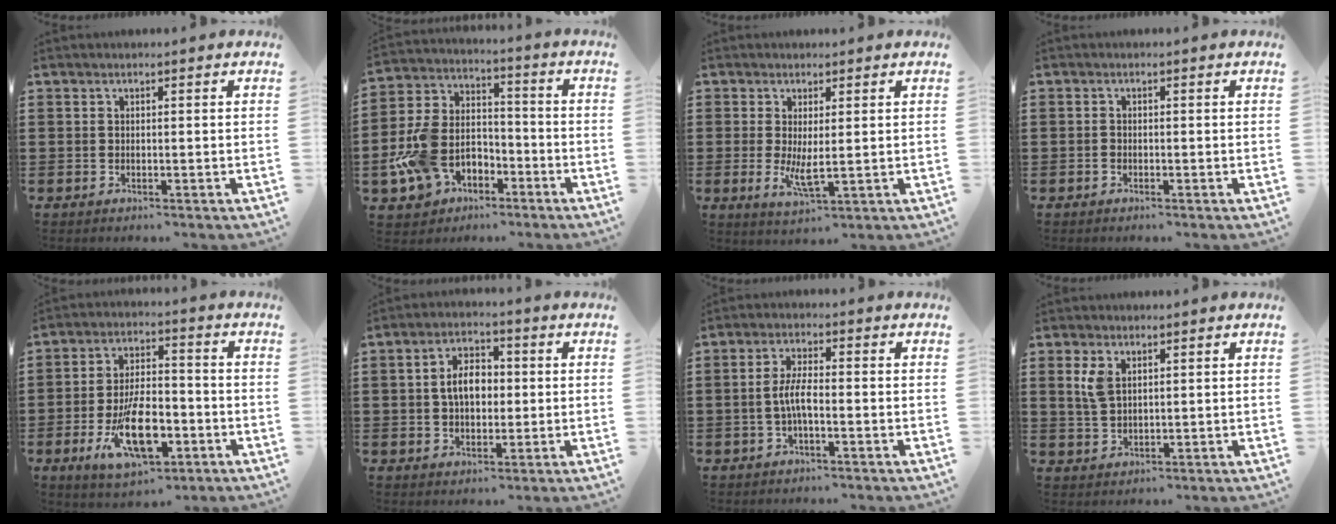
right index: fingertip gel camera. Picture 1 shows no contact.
{"total": 9.7, "force": [-4.1, 7.2, 5.1], "torque": [-0.146, 0.018, -0.081]}
{"total": 4.6, "force": [0.1, 1.5, 4.3], "torque": [-0.079, -0.007, 0.001]}
{"total": 0.8, "force": [-0.5, 0.5, 0.4], "torque": [-0.010, -0.001, -0.009]}
{"total": 12.3, "force": [-4.6, 5.6, 10.0], "torque": [-0.177, -0.003, -0.078]}
{"total": 5.7, "force": [0.1, 3.6, 4.3], "torque": [-0.090, 0.009, -0.006]}
{"total": 4.2, "force": [-0.9, 1.1, 4.0], "torque": [-0.092, -0.003, -0.025]}
{"total": 3.5, "force": [1.6, 1.9, 2.4], "torque": [-0.053, 0.007, 0.030]}